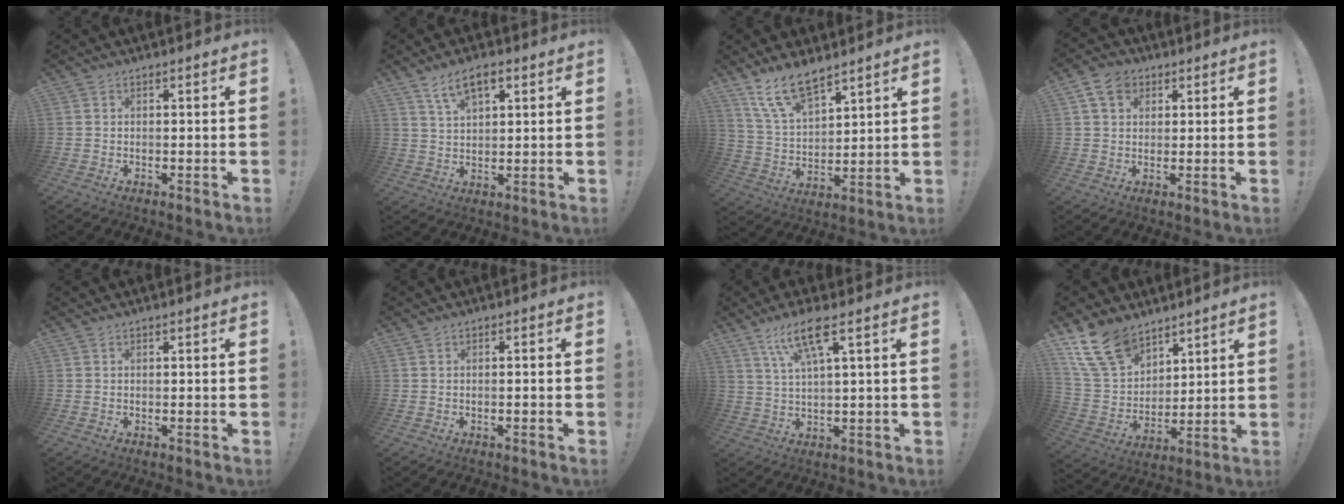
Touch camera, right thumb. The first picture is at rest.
{"total": 7.8, "force": [4.2, 3.6, 5.6], "torque": [-0.097, -0.006, 0.077]}
{"total": 12.5, "force": [9.5, 5.1, 6.2], "torque": [-0.119, -0.050, 0.181]}
{"total": 7.2, "force": [3.0, 5.4, 3.8], "torque": [-0.067, 0.003, 0.059]}
{"total": 0.0}
{"total": 1.1, "force": [-0.8, -0.2, 0.8], "torque": [-0.017, 0.001, -0.014]}
{"total": 9.8, "force": [4.7, 1.6, 8.4], "torque": [-0.156, -0.004, 0.080]}
{"total": 16.0, "force": [11.5, 9.1, 6.6], "torque": [-0.141, -0.066, 0.223]}